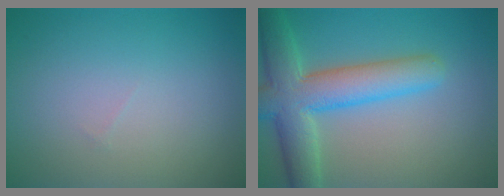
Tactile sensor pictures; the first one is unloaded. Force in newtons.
{"total": 7.5, "press": 7.5, "slide": 0.6}